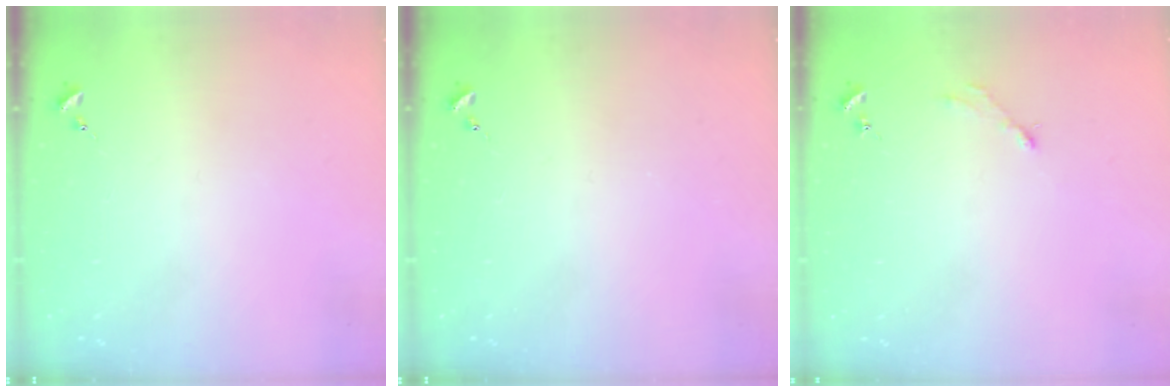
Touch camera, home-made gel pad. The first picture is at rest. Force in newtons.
{"total": 0.0}
{"total": 2.8, "press": 2.8, "slide": 0.4}